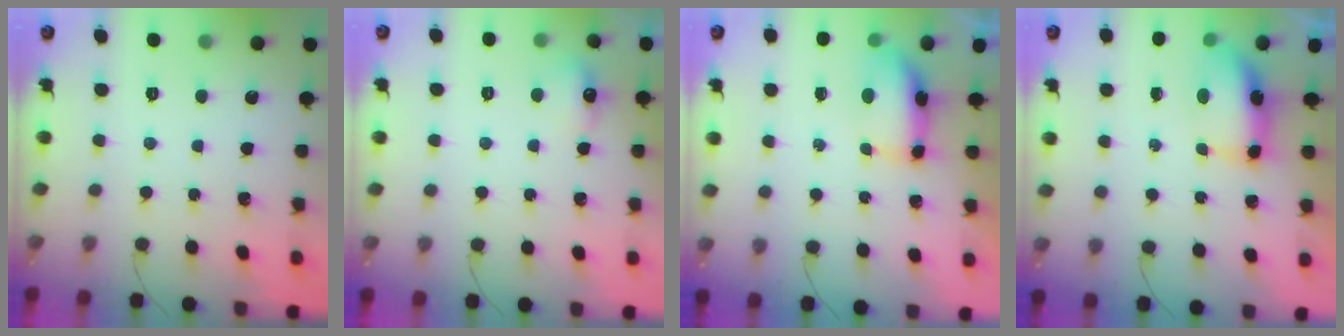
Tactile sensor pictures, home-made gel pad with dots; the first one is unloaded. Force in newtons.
{"total": 5.3, "press": 5.2, "slide": 1.2}
{"total": 6.9, "press": 6.8, "slide": 1.0}
{"total": 7.3, "press": 7.3, "slide": 0.7}